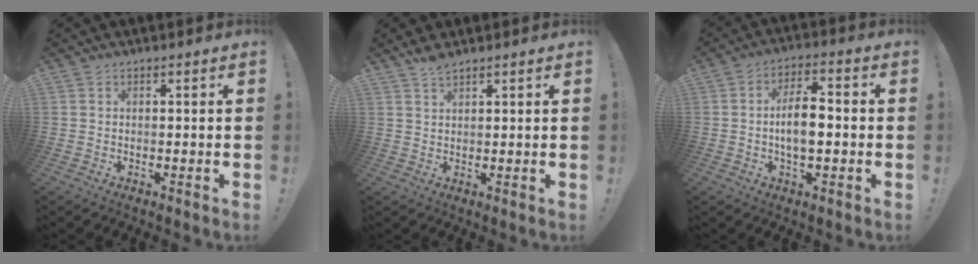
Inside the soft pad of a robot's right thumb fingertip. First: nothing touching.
{"total": 2.9, "force": [2.5, 0.6, 1.4], "torque": [-0.023, -0.014, 0.044]}
{"total": 8.7, "force": [-1.1, 3.8, 7.8], "torque": [-0.133, 0.007, -0.025]}